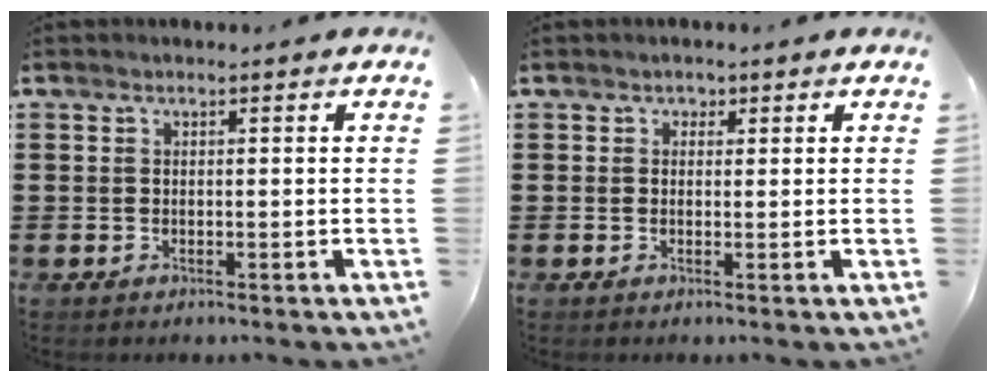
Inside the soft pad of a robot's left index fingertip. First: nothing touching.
{"total": 1.1, "force": [0.3, 1.0, 0.3], "torque": [-0.001, 0.003, 0.002]}